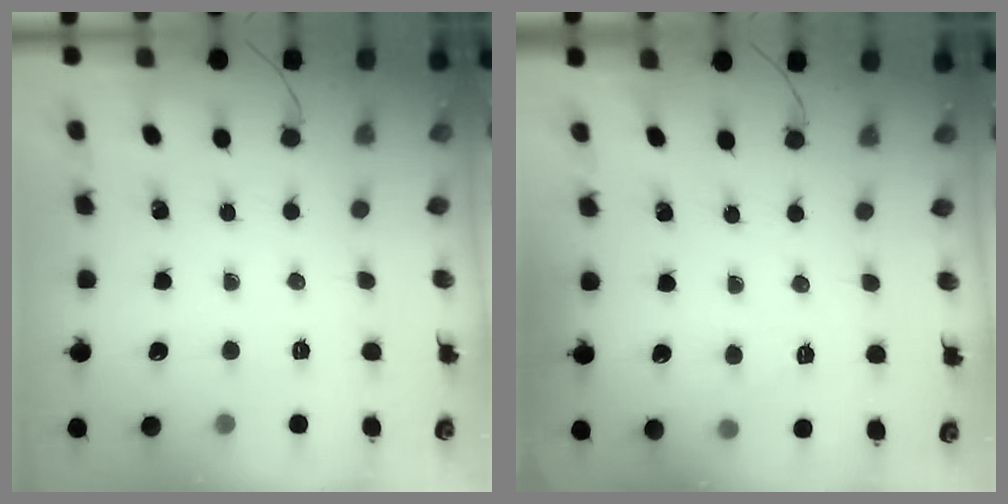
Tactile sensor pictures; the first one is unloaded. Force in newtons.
{"total": 4.2, "press": 4.1, "slide": 1.1}